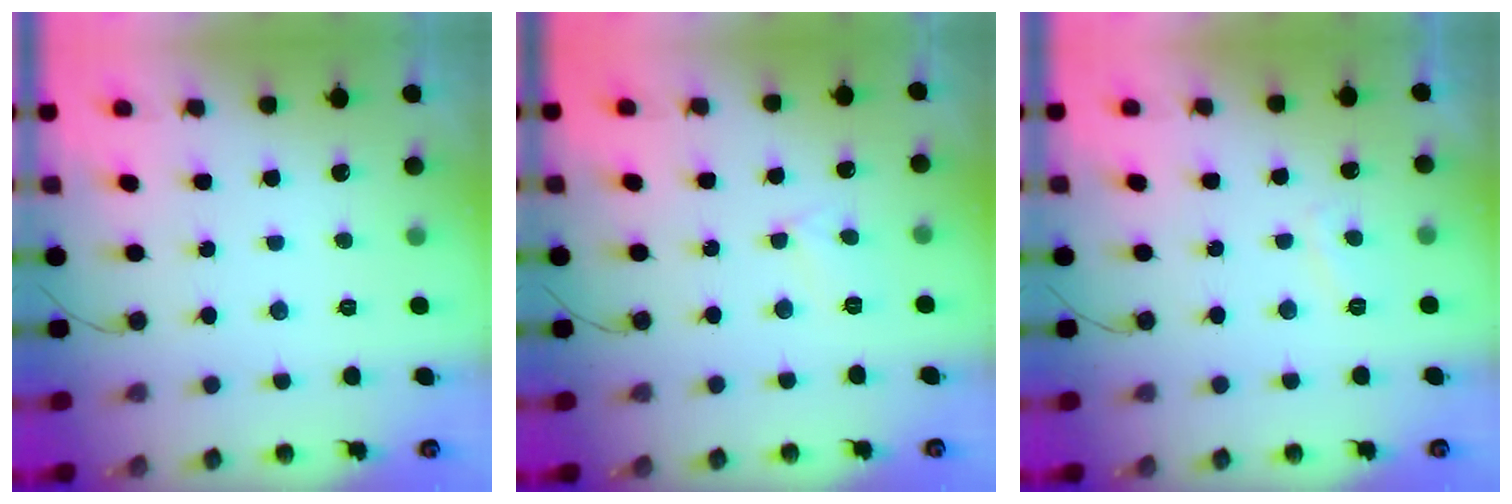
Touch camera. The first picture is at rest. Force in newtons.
{"total": 4.6, "press": 4.6, "slide": 0.5}
{"total": 2.7, "press": 2.5, "slide": 0.8}